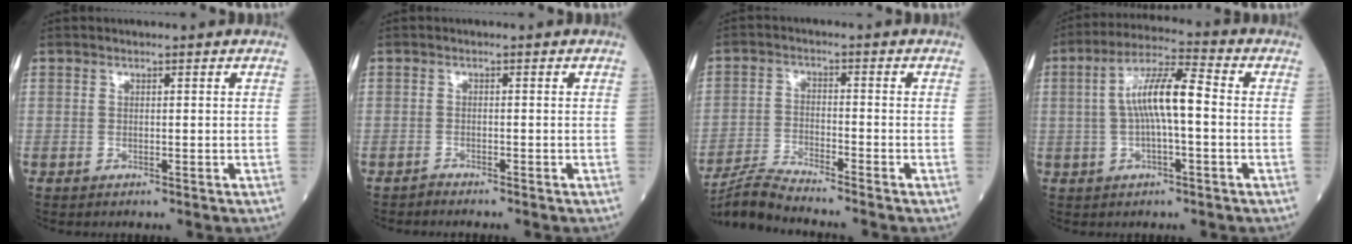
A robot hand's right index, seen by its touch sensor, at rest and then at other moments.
{"total": 0.9, "force": [-0.9, -0.2, -0.1], "torque": [0.002, -0.003, -0.018]}
{"total": 6.3, "force": [-6.0, -1.7, 1.1], "torque": [-0.028, -0.019, -0.117]}
{"total": 9.1, "force": [0.1, 1.7, 8.9], "torque": [-0.170, 0.024, -0.002]}